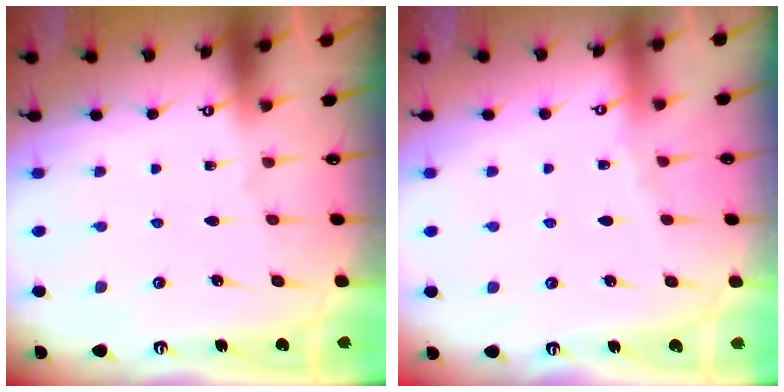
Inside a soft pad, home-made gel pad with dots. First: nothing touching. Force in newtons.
{"total": 2.2, "press": 2.2, "slide": 0.3}